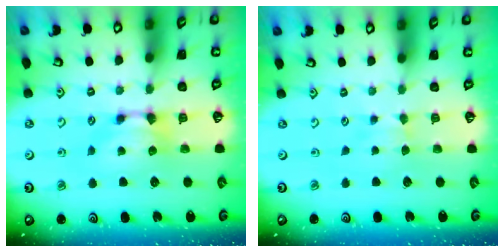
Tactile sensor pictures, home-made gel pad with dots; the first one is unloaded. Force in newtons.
{"total": 2.3, "press": 2.2, "slide": 0.5}